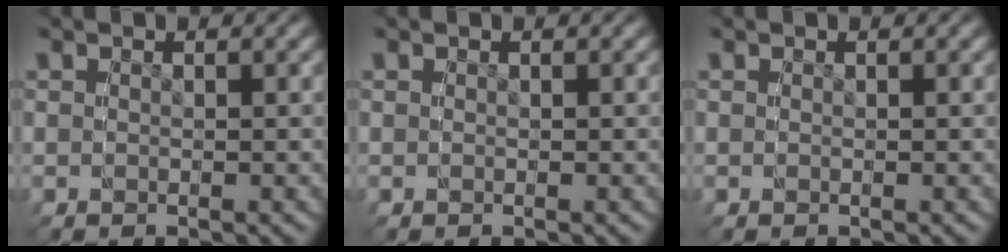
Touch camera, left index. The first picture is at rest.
{"total": 0.0}
{"total": 0.0}